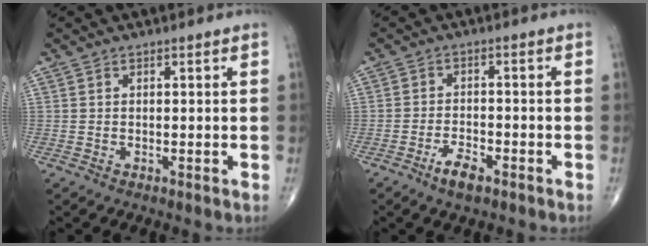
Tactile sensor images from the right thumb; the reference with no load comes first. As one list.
[{"total": 4.2, "force": [-2.7, 1.6, 2.8], "torque": [-0.050, 0.014, -0.047]}]